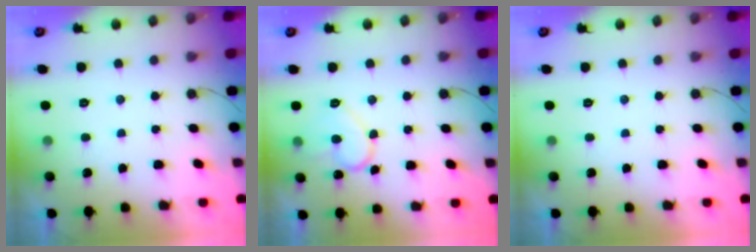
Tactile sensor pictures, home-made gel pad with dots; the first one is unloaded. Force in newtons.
{"total": 11.0, "press": 11.0, "slide": 0.9}
{"total": 0.0}